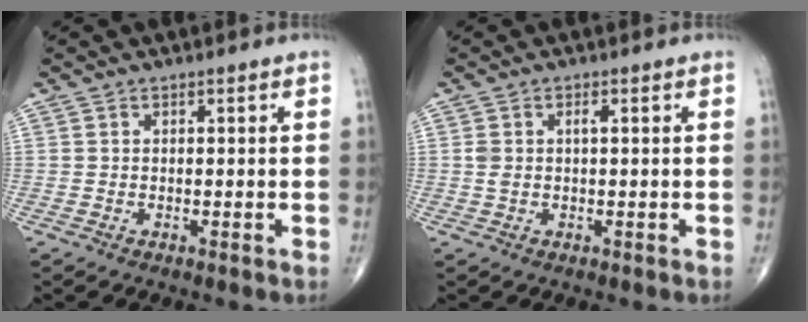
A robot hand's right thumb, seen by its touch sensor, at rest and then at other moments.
{"total": 2.2, "force": [0.4, 1.0, 2.0], "torque": [-0.050, 0.011, 0.009]}